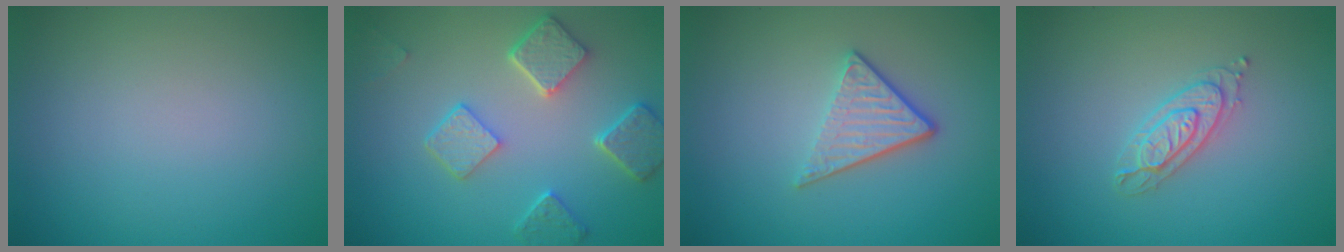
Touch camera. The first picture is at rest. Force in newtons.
{"total": 4.8, "press": 3.9, "slide": 2.9}
{"total": 3.4, "press": 2.6, "slide": 2.2}
{"total": 2.2, "press": 2.1, "slide": 0.4}